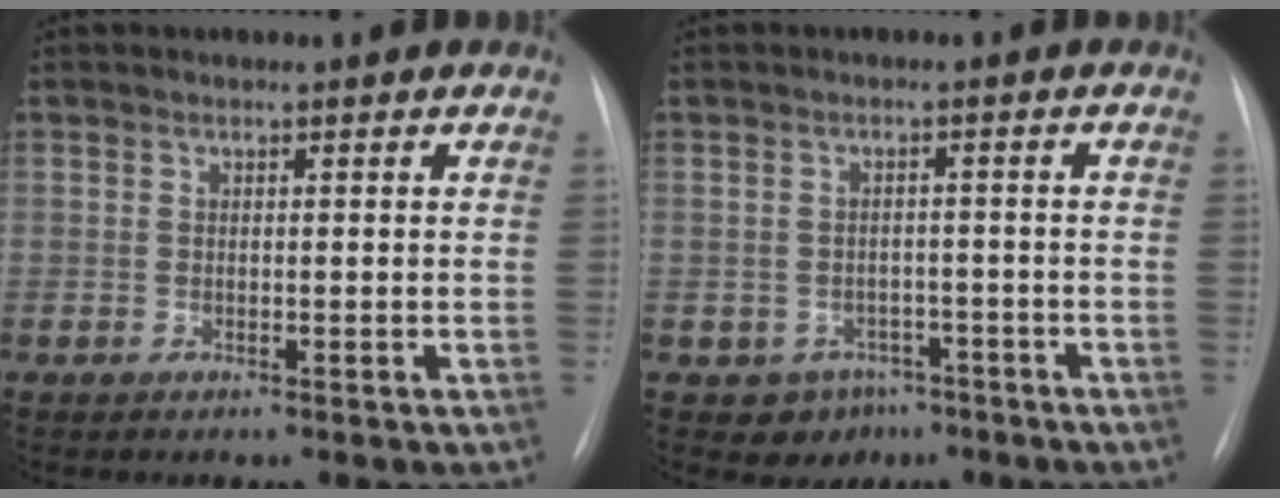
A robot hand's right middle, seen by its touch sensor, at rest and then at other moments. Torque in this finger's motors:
{"motor_torque": [0.20, -0.21, 0.02, 0.00]}